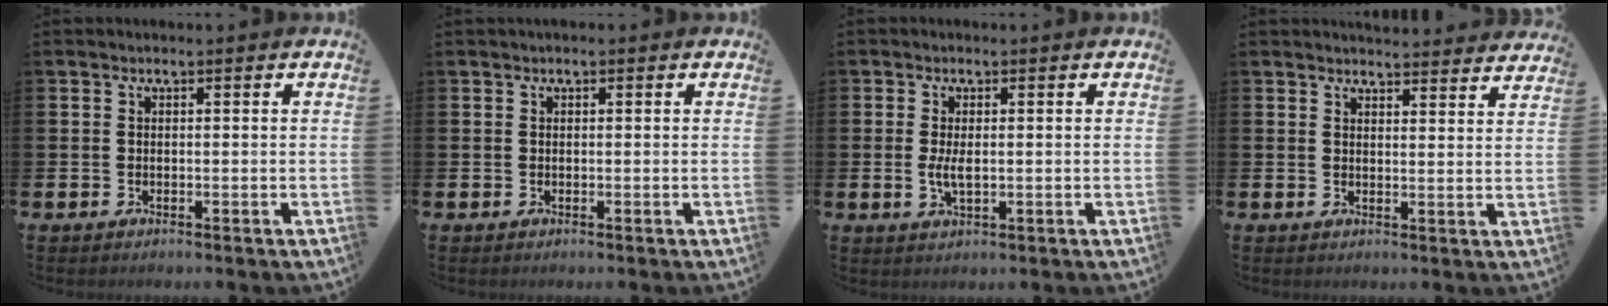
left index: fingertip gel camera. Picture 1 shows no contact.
{"total": 0.0}
{"total": 2.7, "force": [0.2, 1.1, 2.4], "torque": [-0.035, -0.002, -0.001]}
{"total": 3.8, "force": [3.8, 0.2, -0.2], "torque": [0.009, -0.029, 0.068]}